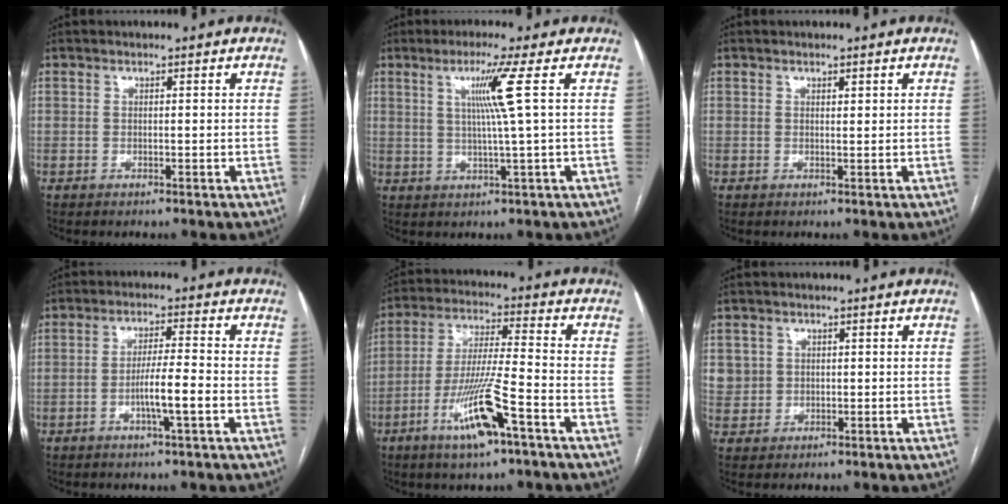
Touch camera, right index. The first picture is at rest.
{"total": 6.2, "force": [1.7, -2.0, 5.6], "torque": [-0.109, -0.004, 0.037]}
{"total": 0.7, "force": [0.5, 0.2, 0.5], "torque": [-0.007, -0.003, 0.007]}
{"total": 5.7, "force": [-1.9, 0.0, 5.3], "torque": [-0.098, -0.002, -0.035]}
{"total": 12.0, "force": [-6.0, 0.8, 10.4], "torque": [-0.202, -0.013, -0.110]}
{"total": 3.2, "force": [1.0, 3.1, 0.1], "torque": [0.010, 0.006, 0.020]}